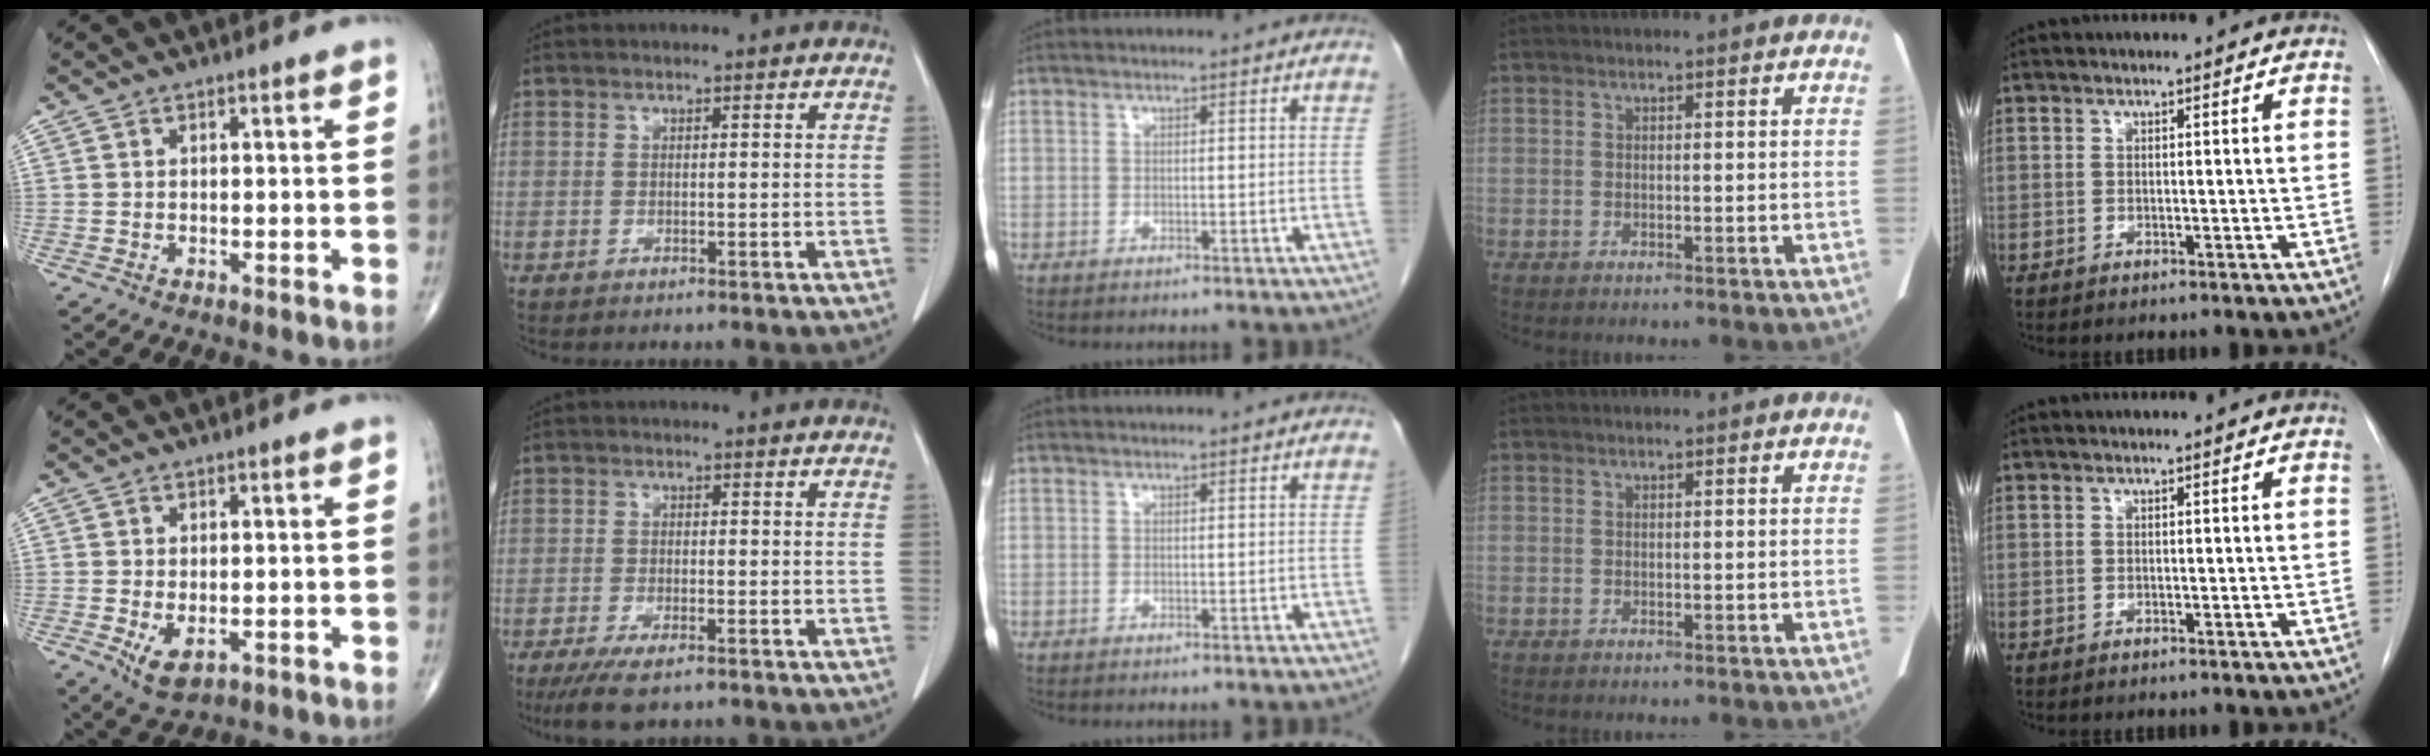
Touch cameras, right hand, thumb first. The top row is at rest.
{"thumb": {"total": 4.8, "force": [-1.3, 2.6, 3.7], "torque": [-0.063, -0.011, -0.012]}, "index": {"total": 5.3, "force": [-3.8, 1.3, 3.5], "torque": [-0.057, -0.012, -0.059]}}